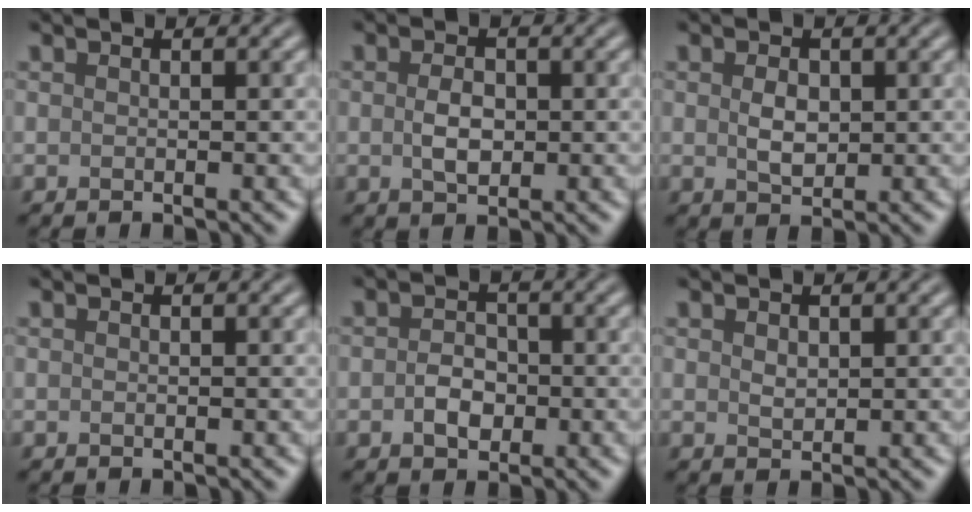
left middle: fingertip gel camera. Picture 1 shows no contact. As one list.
[{"total": 2.5, "force": [-0.1, 1.6, 2.0], "torque": [-0.039, -0.001, -0.001]}, {"total": 2.3, "force": [0.2, 1.5, 1.7], "torque": [-0.035, -0.002, 0.007]}, {"total": 0.0}, {"total": 2.5, "force": [-0.6, 1.8, 1.6], "torque": [-0.028, 0.000, -0.015]}, {"total": 1.1, "force": [0.5, 0.7, 0.7], "torque": [-0.014, -0.002, 0.012]}]